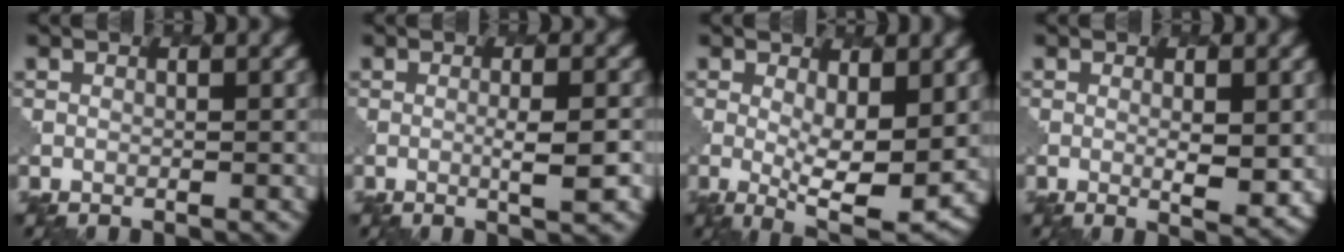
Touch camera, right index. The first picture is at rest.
{"total": 2.6, "force": [0.0, 0.4, 2.6], "torque": [-0.041, 0.000, -0.001]}
{"total": 6.6, "force": [0.4, 2.3, 6.2], "torque": [-0.105, -0.018, 0.013]}
{"total": 3.0, "force": [0.5, 0.7, 2.9], "torque": [-0.045, -0.009, 0.012]}